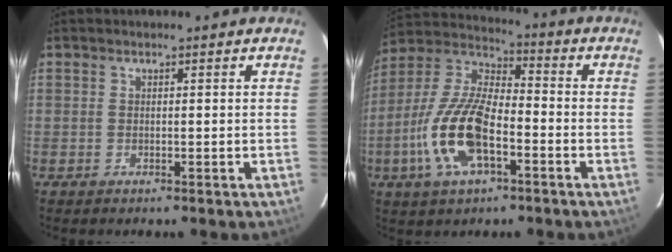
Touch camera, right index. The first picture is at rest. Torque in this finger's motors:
{"motor_torque": [2.14, 0.00, 1.05, 0.18]}